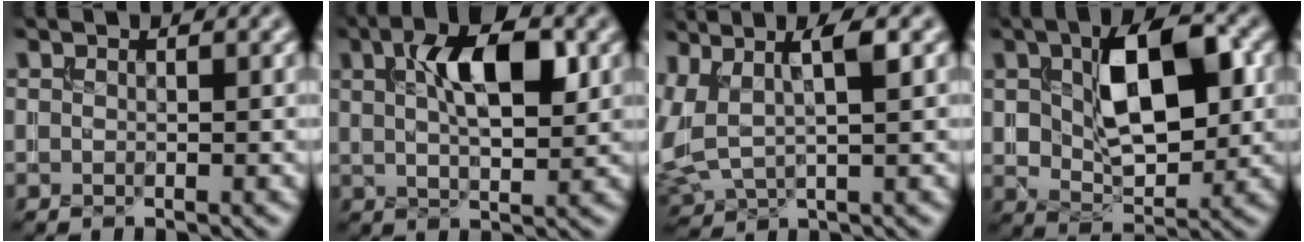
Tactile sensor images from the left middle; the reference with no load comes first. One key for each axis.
{"total": 7.4, "fx": 2.5, "fy": 3.0, "fz": 6.3, "tx": -0.104, "ty": 0.007, "tz": 0.039}
{"total": 6.2, "fx": 1.9, "fy": 2.8, "fz": 5.2, "tx": -0.113, "ty": 0.005, "tz": 0.043}
{"total": 9.3, "fx": 1.7, "fy": 5.1, "fz": 7.6, "tx": -0.136, "ty": 0.004, "tz": 0.030}